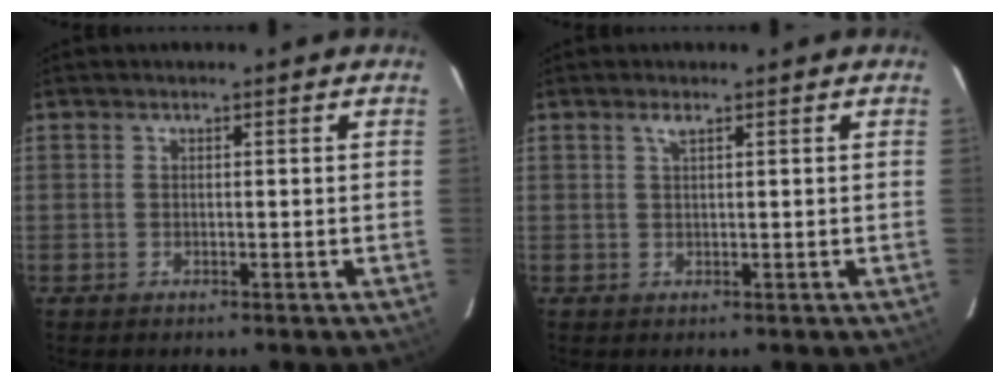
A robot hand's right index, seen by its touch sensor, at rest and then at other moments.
{"total": 0.9, "force": [0.6, 0.1, 0.7], "torque": [-0.016, 0.003, 0.011]}